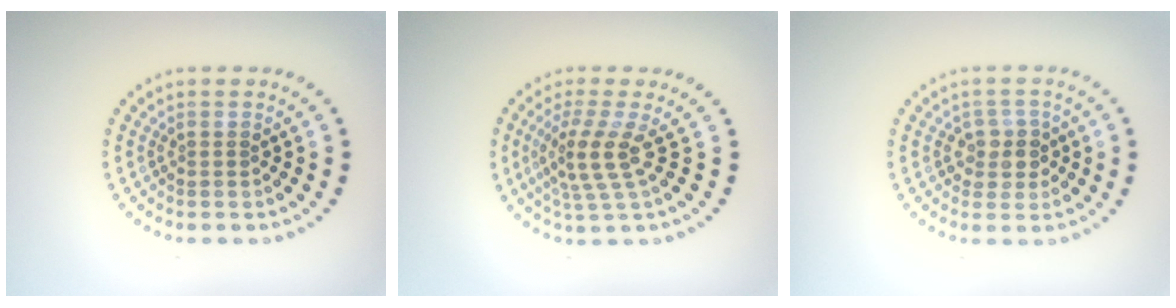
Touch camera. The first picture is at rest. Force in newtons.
{"total": 3.5, "press": 2.6, "slide": 2.3}
{"total": 2.2, "press": 2.1, "slide": 0.8}